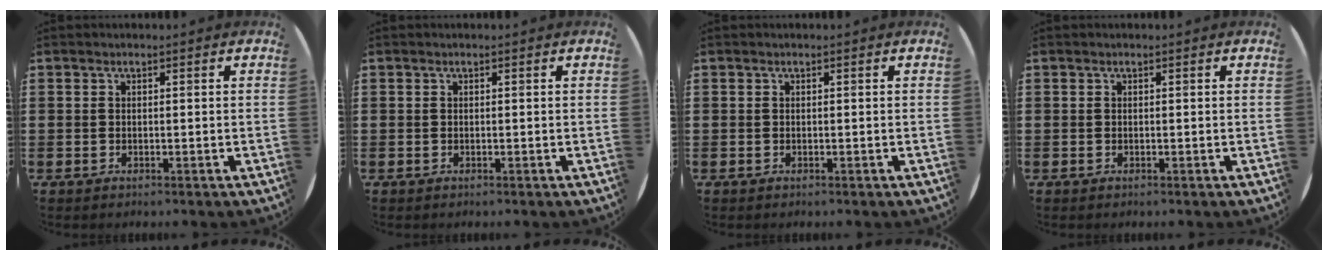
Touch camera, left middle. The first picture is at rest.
{"total": 0.0}
{"total": 0.0}
{"total": 0.0}